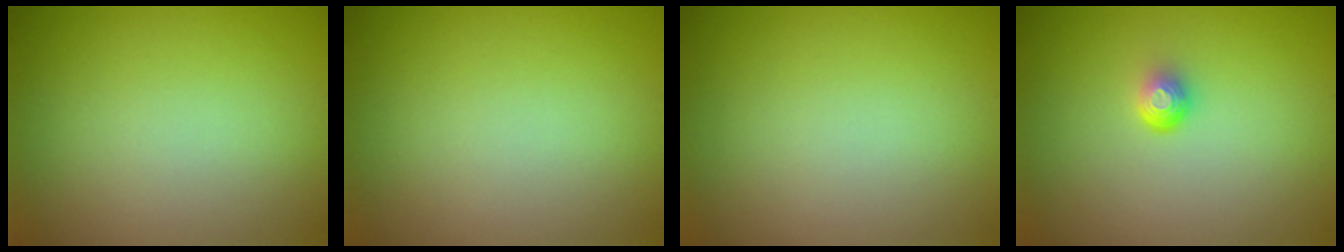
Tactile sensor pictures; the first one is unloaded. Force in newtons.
{"total": 0.0}
{"total": 0.0}
{"total": 1.7, "press": 1.1, "slide": 1.3}